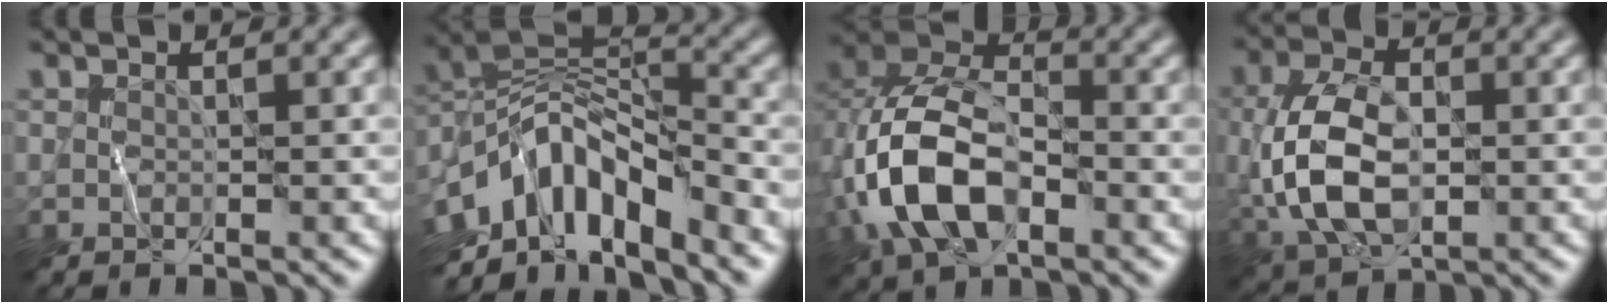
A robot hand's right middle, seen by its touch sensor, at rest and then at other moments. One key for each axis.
{"total": 10.3, "fx": -4.6, "fy": 4.6, "fz": 8.0, "tx": -0.130, "ty": 0.013, "tz": -0.095}
{"total": 9.3, "fx": -2.5, "fy": 5.7, "fz": 6.9, "tx": -0.152, "ty": 0.010, "tz": -0.057}
{"total": 8.0, "fx": -0.5, "fy": 4.9, "fz": 6.3, "tx": -0.144, "ty": -0.002, "tz": -0.012}